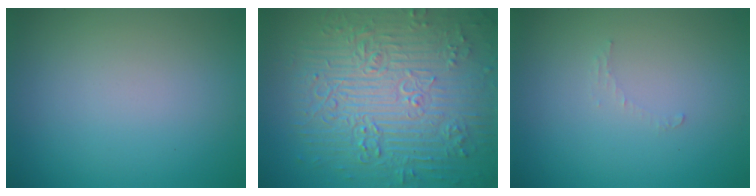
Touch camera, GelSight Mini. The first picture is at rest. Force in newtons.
{"total": 11.4, "press": 7.6, "slide": 8.5}
{"total": 0.7, "press": 0.7, "slide": 0.1}